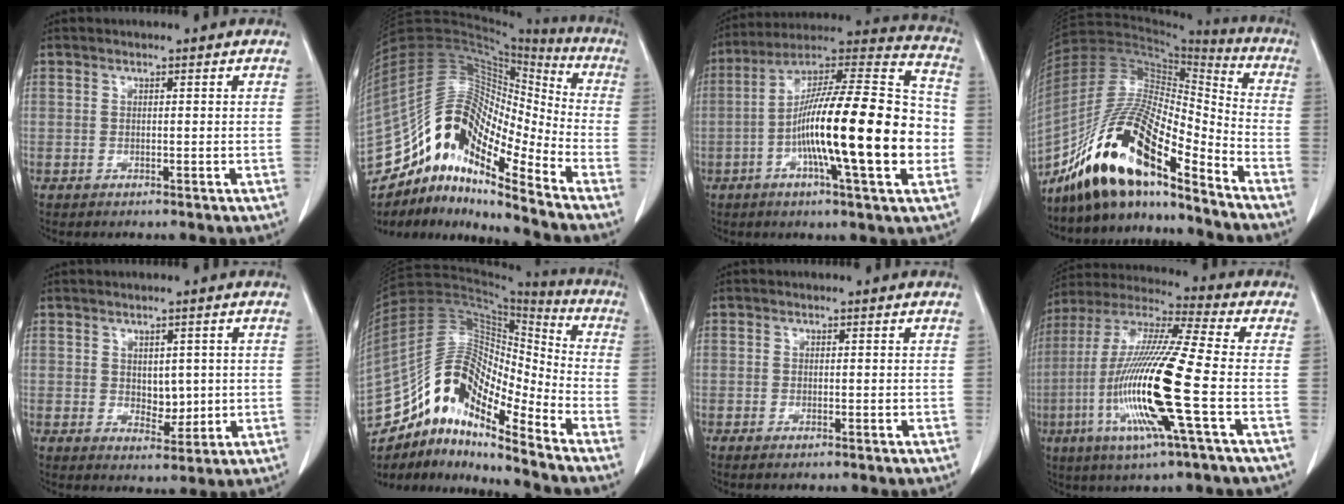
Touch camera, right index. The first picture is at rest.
{"total": 19.3, "force": [-14.3, 4.8, 12.1], "torque": [-0.229, 0.055, -0.258]}
{"total": 23.5, "force": [-4.1, 2.5, 23.0], "torque": [-0.350, 0.010, -0.070]}
{"total": 19.6, "force": [-13.7, 4.1, 13.4], "torque": [-0.264, 0.007, -0.246]}
{"total": 3.9, "force": [0.5, 2.4, 3.0], "torque": [-0.037, -0.004, 0.020]}
{"total": 17.8, "force": [-13.4, 4.6, 10.8], "torque": [-0.193, 0.051, -0.242]}
{"total": 0.8, "force": [-0.6, 0.2, 0.5], "torque": [-0.011, -0.002, -0.007]}
{"total": 18.6, "force": [-4.7, 0.0, 18.0], "torque": [-0.371, -0.016, -0.098]}